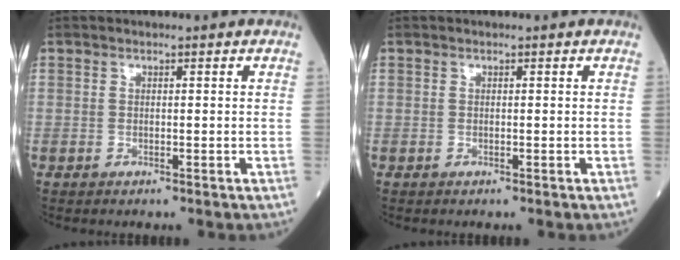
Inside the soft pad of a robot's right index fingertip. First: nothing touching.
{"total": 0.0}